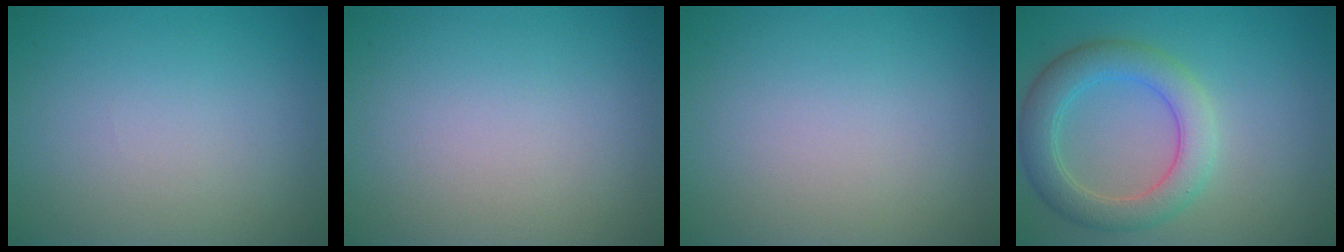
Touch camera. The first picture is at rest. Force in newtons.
{"total": 0.0}
{"total": 0.0}
{"total": 4.9, "press": 4.9, "slide": 0.3}